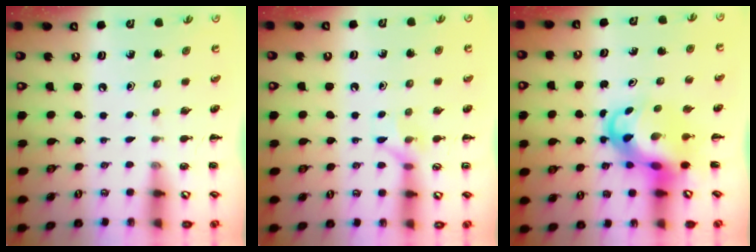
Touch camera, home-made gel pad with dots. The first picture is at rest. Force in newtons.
{"total": 6.9, "press": 6.9, "slide": 0.4}
{"total": 6.6, "press": 6.3, "slide": 2.2}